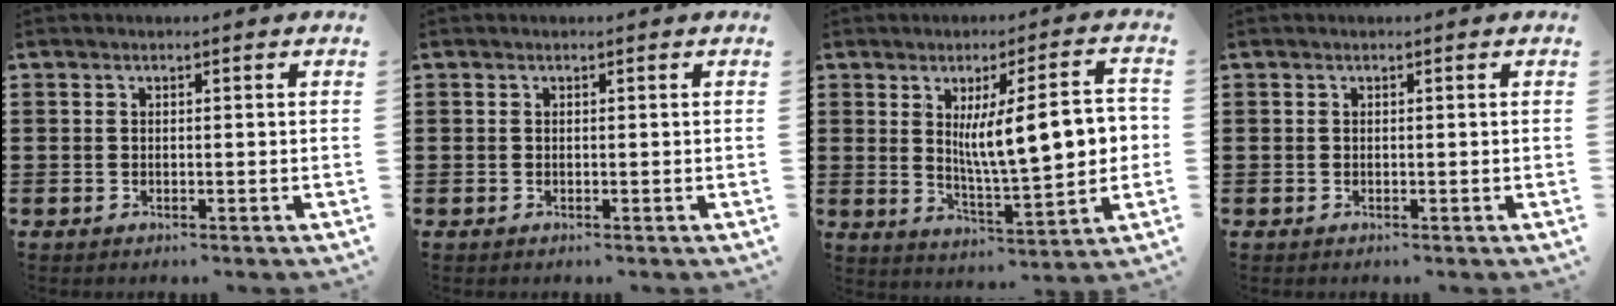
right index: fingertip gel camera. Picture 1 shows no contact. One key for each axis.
{"total": 0.0}
{"total": 11.8, "fx": 1.7, "fy": 3.0, "fz": 11.2, "tx": -0.180, "ty": 0.001, "tz": 0.024}
{"total": 0.0}